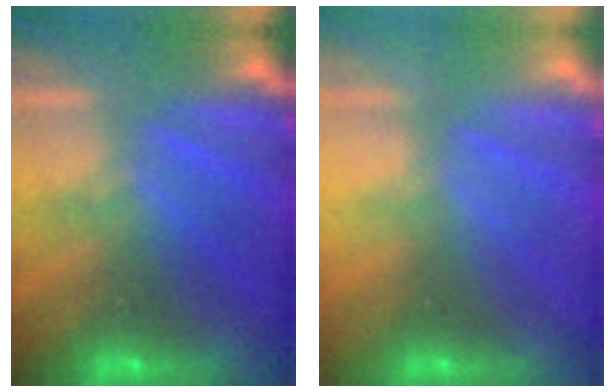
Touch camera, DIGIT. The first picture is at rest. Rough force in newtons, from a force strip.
{"total": 2.1}